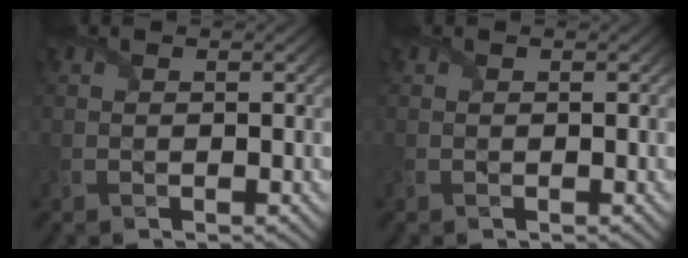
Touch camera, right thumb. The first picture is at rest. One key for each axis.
{"total": 0.0}